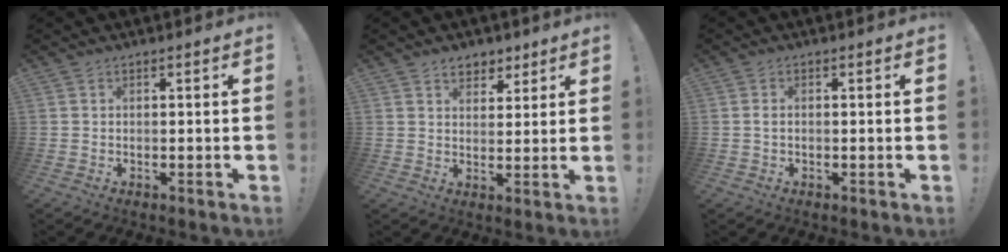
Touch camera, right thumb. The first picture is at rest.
{"total": 6.0, "force": [4.0, 4.1, 1.4], "torque": [-0.006, -0.024, 0.074]}
{"total": 1.1, "force": [0.0, 0.5, 1.0], "torque": [-0.026, 0.006, 0.001]}